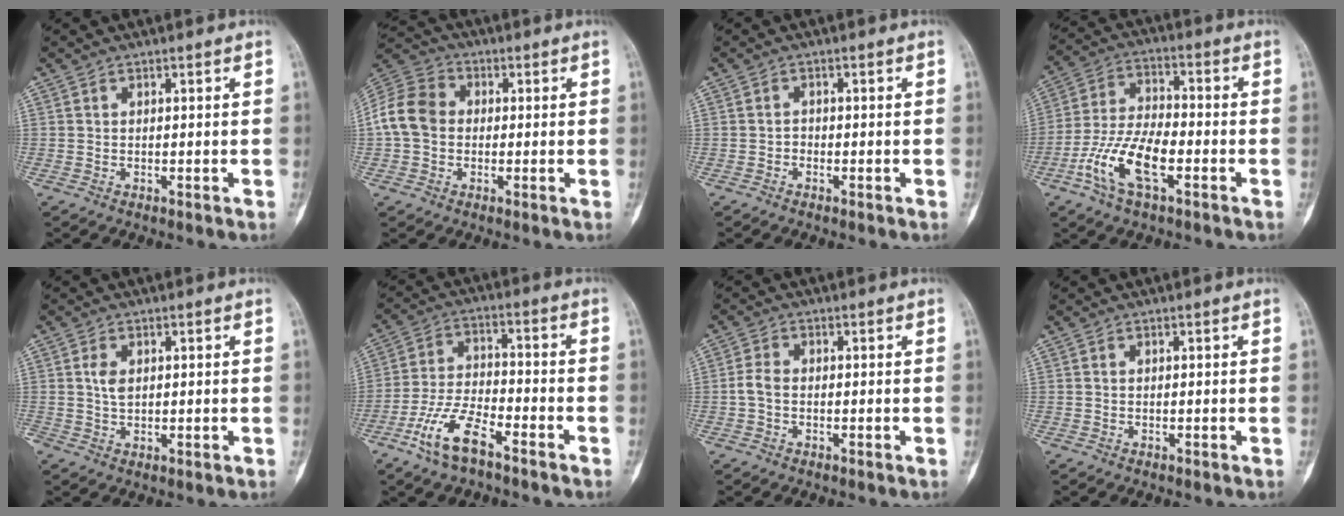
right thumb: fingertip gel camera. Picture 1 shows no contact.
{"total": 9.9, "force": [-0.4, 8.1, 5.8], "torque": [-0.109, 0.031, -0.022]}
{"total": 1.1, "force": [-0.7, 0.7, 0.3], "torque": [0.002, 0.005, -0.019]}
{"total": 12.4, "force": [-4.9, 5.2, 10.1], "torque": [-0.206, 0.027, -0.096]}
{"total": 2.6, "force": [0.7, 1.7, 1.9], "torque": [-0.027, -0.001, 0.013]}
{"total": 10.4, "force": [-6.4, 3.7, 7.3], "torque": [-0.152, 0.035, -0.123]}
{"total": 2.7, "force": [-0.6, 1.7, 2.0], "torque": [-0.042, 0.006, -0.018]}
{"total": 0.0}